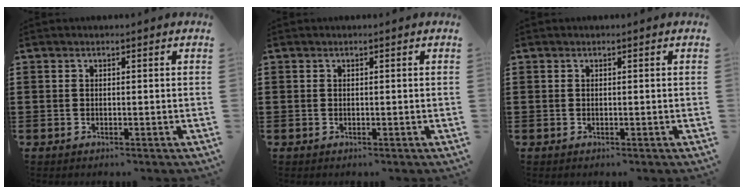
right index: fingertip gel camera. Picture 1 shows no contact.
{"total": 0.0}
{"total": 0.0}